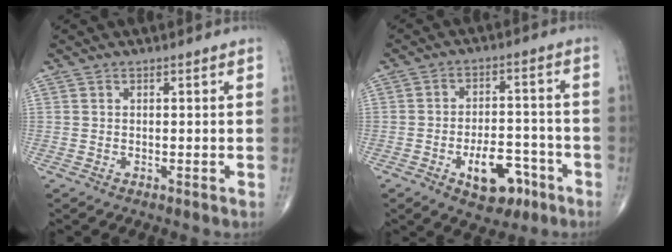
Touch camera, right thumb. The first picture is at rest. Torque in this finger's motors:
{"motor_torque": [3.39, 1.62, 0.66, -0.87, 0.23]}